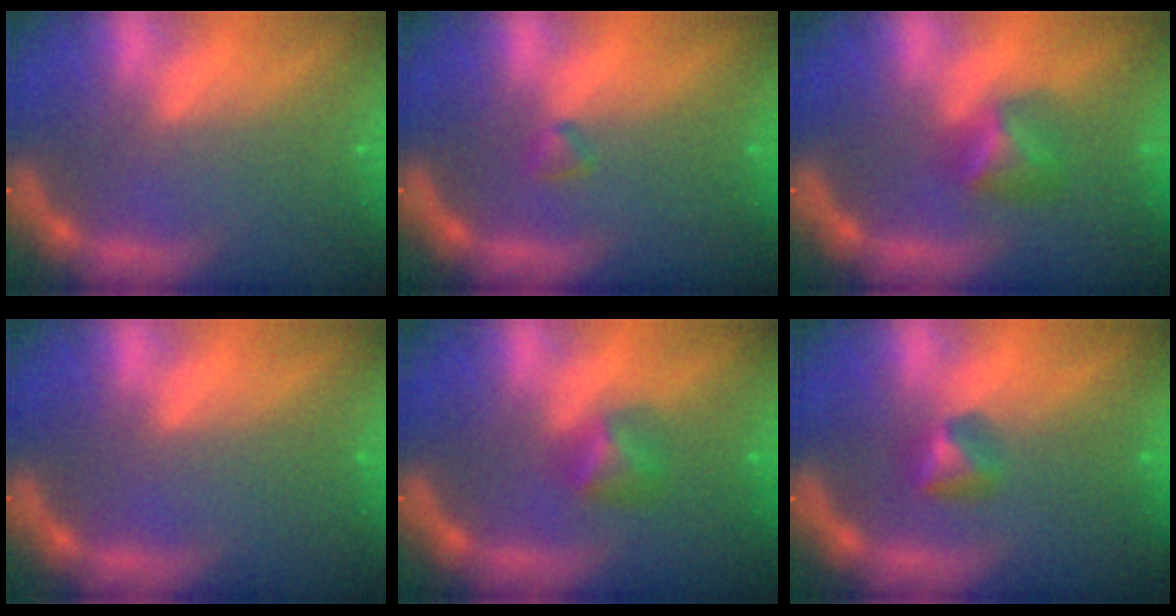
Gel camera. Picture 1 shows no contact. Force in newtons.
{"total": 0.9}
{"total": 2.9}
{"total": 0.0}
{"total": 2.4}
{"total": 1.9}